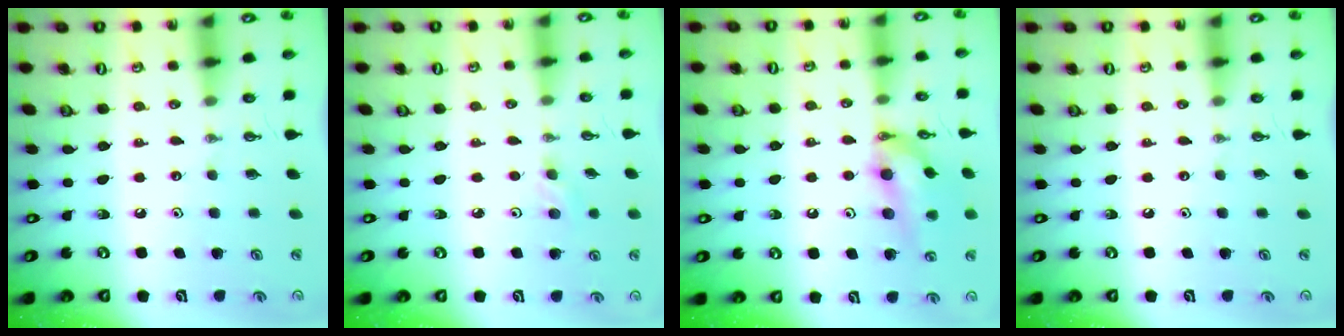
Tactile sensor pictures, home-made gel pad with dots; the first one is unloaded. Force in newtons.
{"total": 2.6, "press": 2.5, "slide": 0.8}
{"total": 14.7, "press": 13.7, "slide": 5.1}
{"total": 0.0}